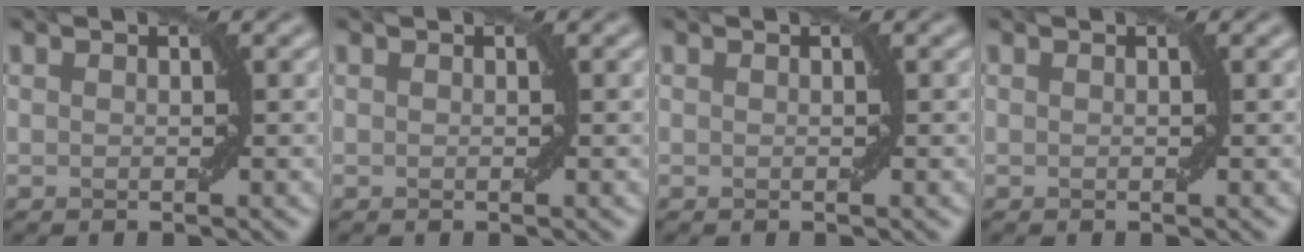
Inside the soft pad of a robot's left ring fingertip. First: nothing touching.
{"total": 0.0}
{"total": 0.0}
{"total": 0.0}